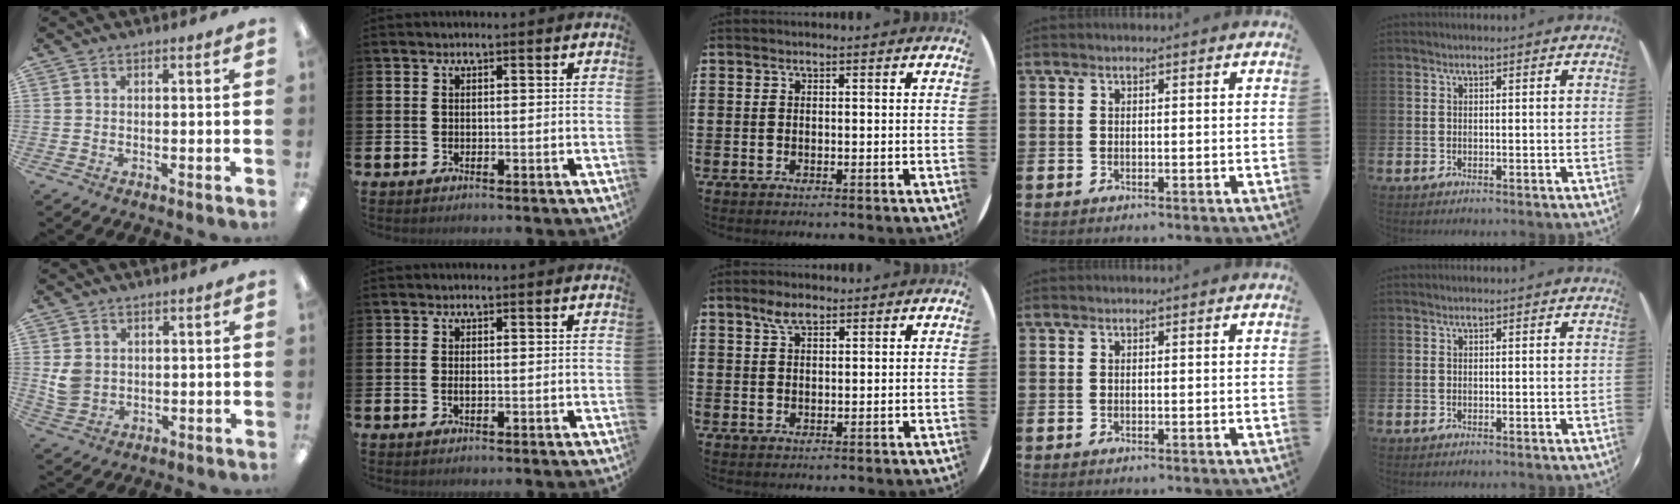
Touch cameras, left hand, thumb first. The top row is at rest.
{"thumb": {"total": 5.2, "force": [1.5, 4.4, 2.2], "torque": [-0.031, 0.005, 0.031]}, "index": {"total": 0.6, "force": [-0.1, 0.2, 0.6], "torque": [-0.015, 0.001, -0.001]}, "middle": {"total": 3.1, "force": [2.2, 1.3, 1.8], "torque": [-0.031, 0.005, 0.037]}}